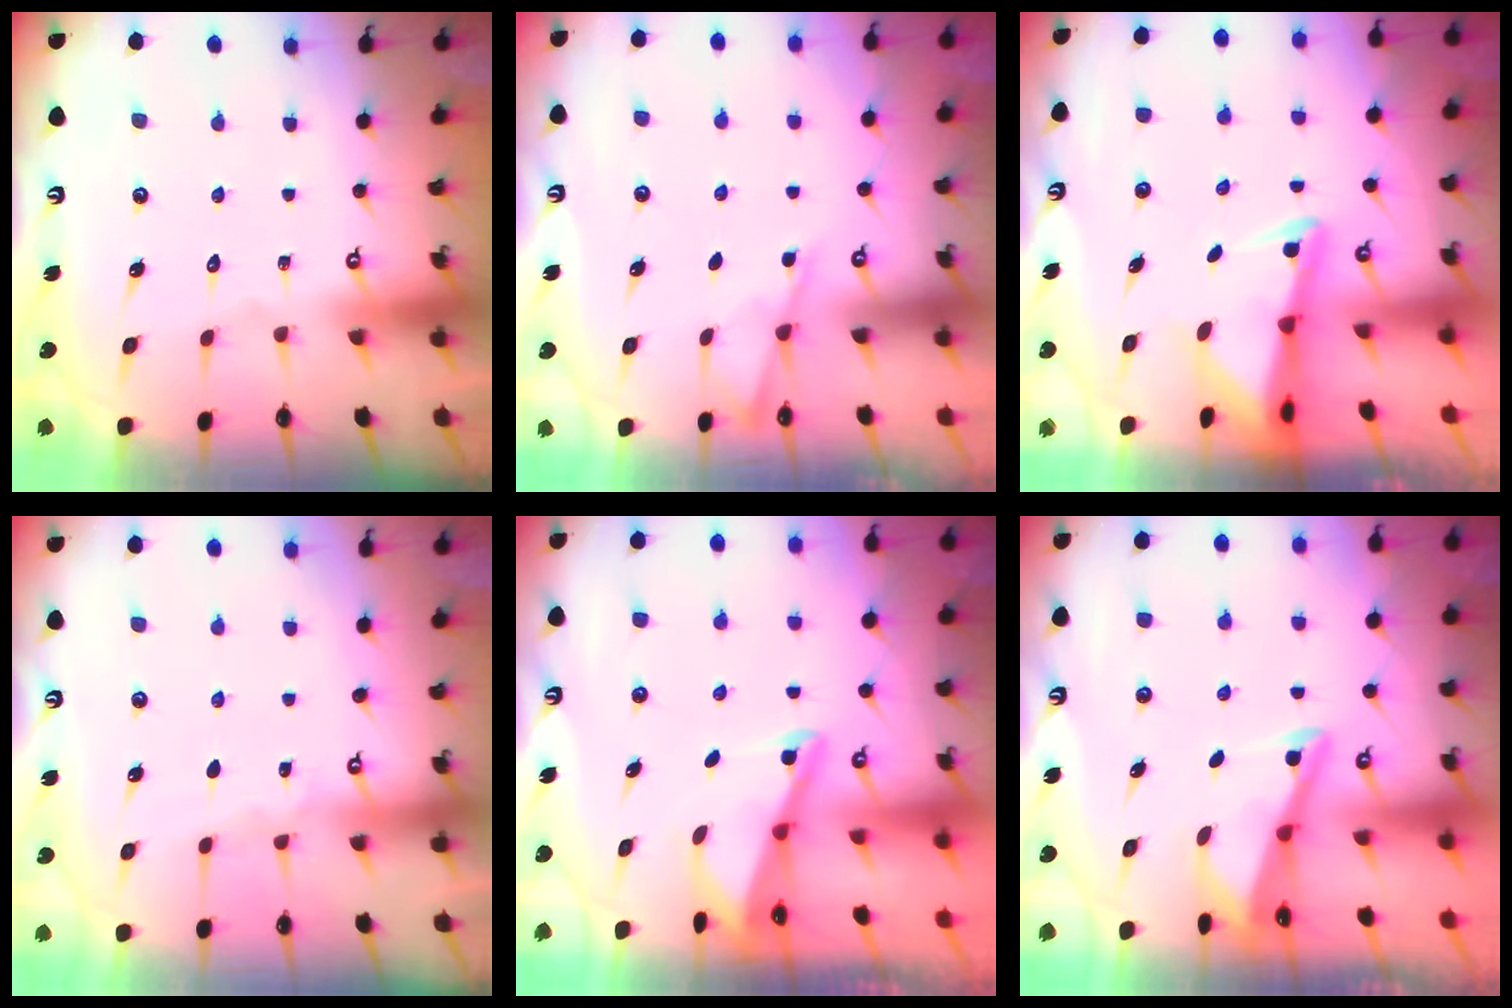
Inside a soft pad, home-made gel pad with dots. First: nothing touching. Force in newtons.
{"total": 3.2, "press": 3.1, "slide": 0.5}
{"total": 2.8, "press": 2.8, "slide": 0.6}
{"total": 2.8, "press": 2.8, "slide": 0.4}
{"total": 2.1, "press": 2.0, "slide": 0.4}
{"total": 2.8, "press": 2.8, "slide": 0.4}